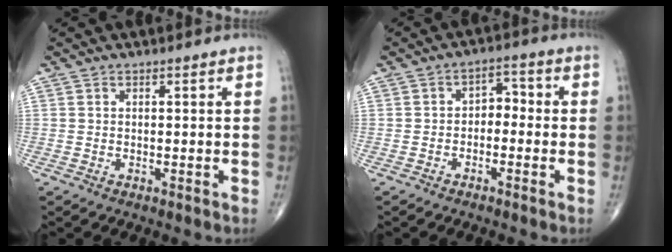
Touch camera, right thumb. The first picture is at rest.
{"total": 3.9, "force": [-1.1, 2.7, 2.6], "torque": [-0.022, 0.028, -0.029]}